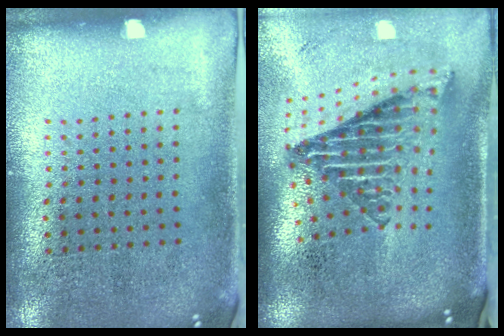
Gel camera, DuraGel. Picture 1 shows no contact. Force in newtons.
{"total": 2.8, "press": 1.7, "slide": 2.2}